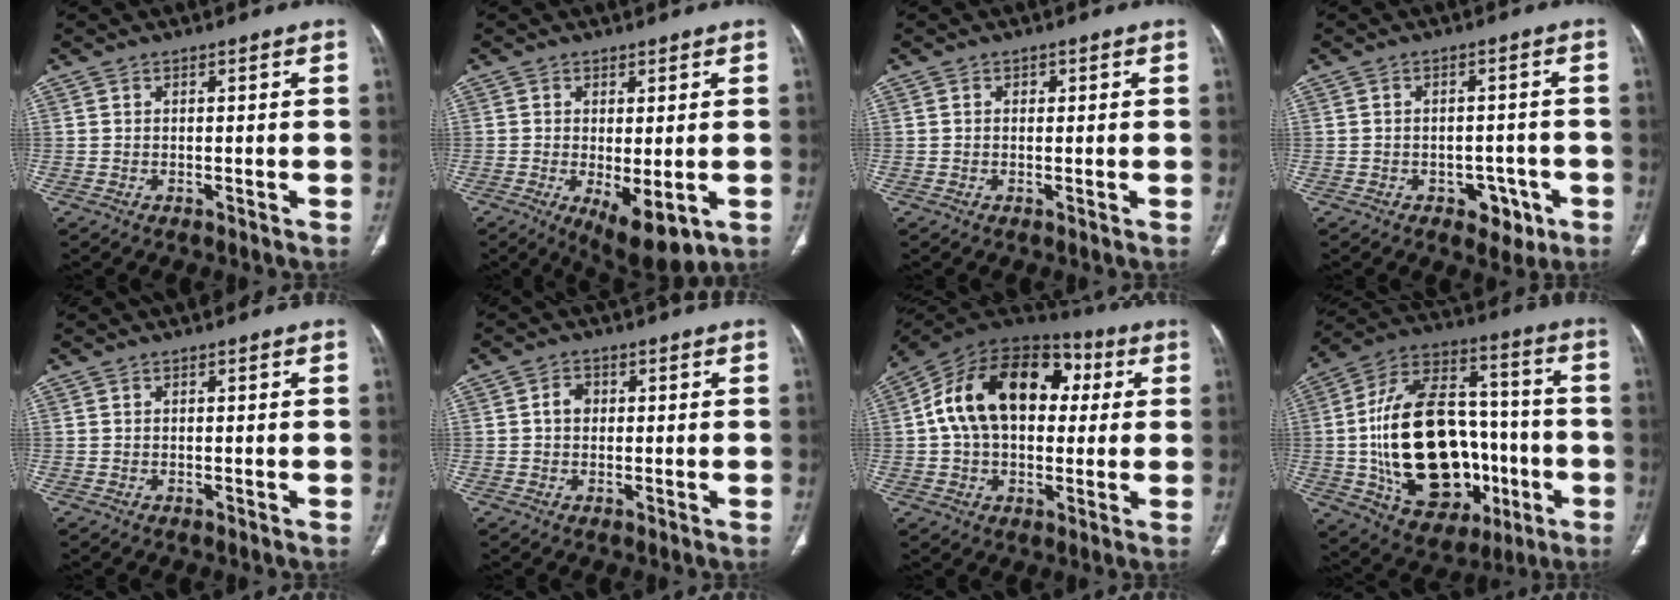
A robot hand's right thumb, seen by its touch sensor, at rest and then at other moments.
{"total": 8.7, "force": [-2.3, 3.5, 7.7], "torque": [-0.120, -0.020, -0.023]}
{"total": 0.7, "force": [0.2, 0.7, 0.3], "torque": [0.000, 0.002, 0.001]}
{"total": 5.3, "force": [-2.5, 3.6, 2.9], "torque": [-0.011, 0.016, -0.027]}
{"total": 0.0}
{"total": 2.6, "force": [0.2, 2.1, 1.5], "torque": [-0.017, 0.008, 0.001]}
{"total": 22.0, "force": [3.8, 14.4, 16.1], "torque": [-0.257, 0.036, 0.054]}
{"total": 30.6, "force": [-4.6, 19.2, 23.3], "torque": [-0.395, 0.030, -0.052]}